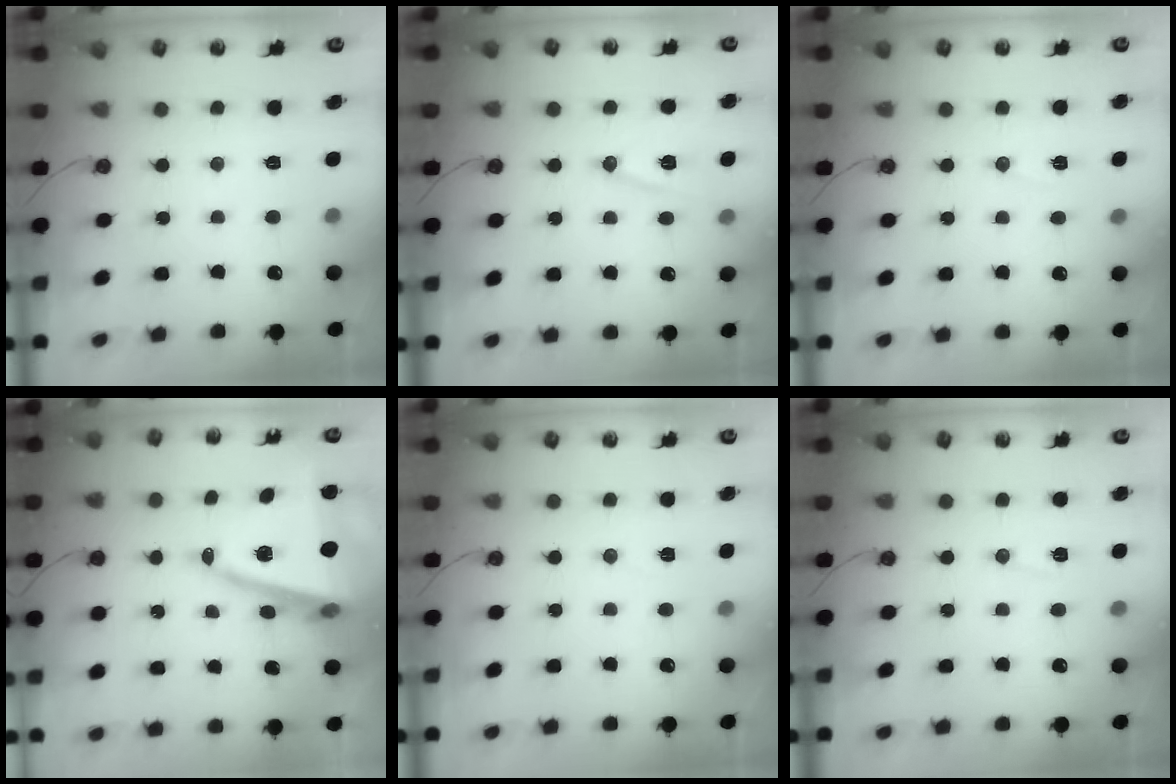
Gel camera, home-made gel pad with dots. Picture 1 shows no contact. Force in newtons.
{"total": 10.4, "press": 9.9, "slide": 3.3}
{"total": 5.3, "press": 3.8, "slide": 3.7}
{"total": 15.5, "press": 15.0, "slide": 4.0}
{"total": 5.8, "press": 3.8, "slide": 4.4}
{"total": 6.6, "press": 6.5, "slide": 1.1}